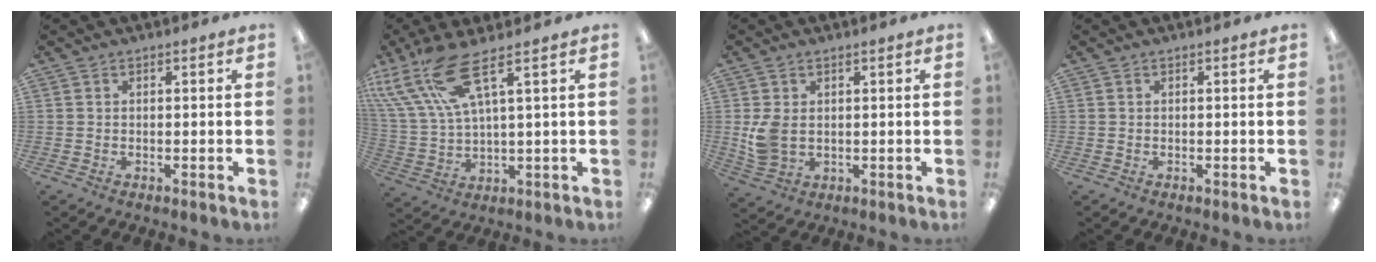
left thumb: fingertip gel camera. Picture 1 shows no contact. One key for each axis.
{"total": 14.1, "fx": 8.1, "fy": 3.9, "fz": 10.8, "tx": -0.244, "ty": -0.031, "tz": 0.145}
{"total": 6.3, "fx": 0.9, "fy": 4.2, "fz": 4.7, "tx": -0.105, "ty": -0.003, "tz": 0.015}
{"total": 0.0}